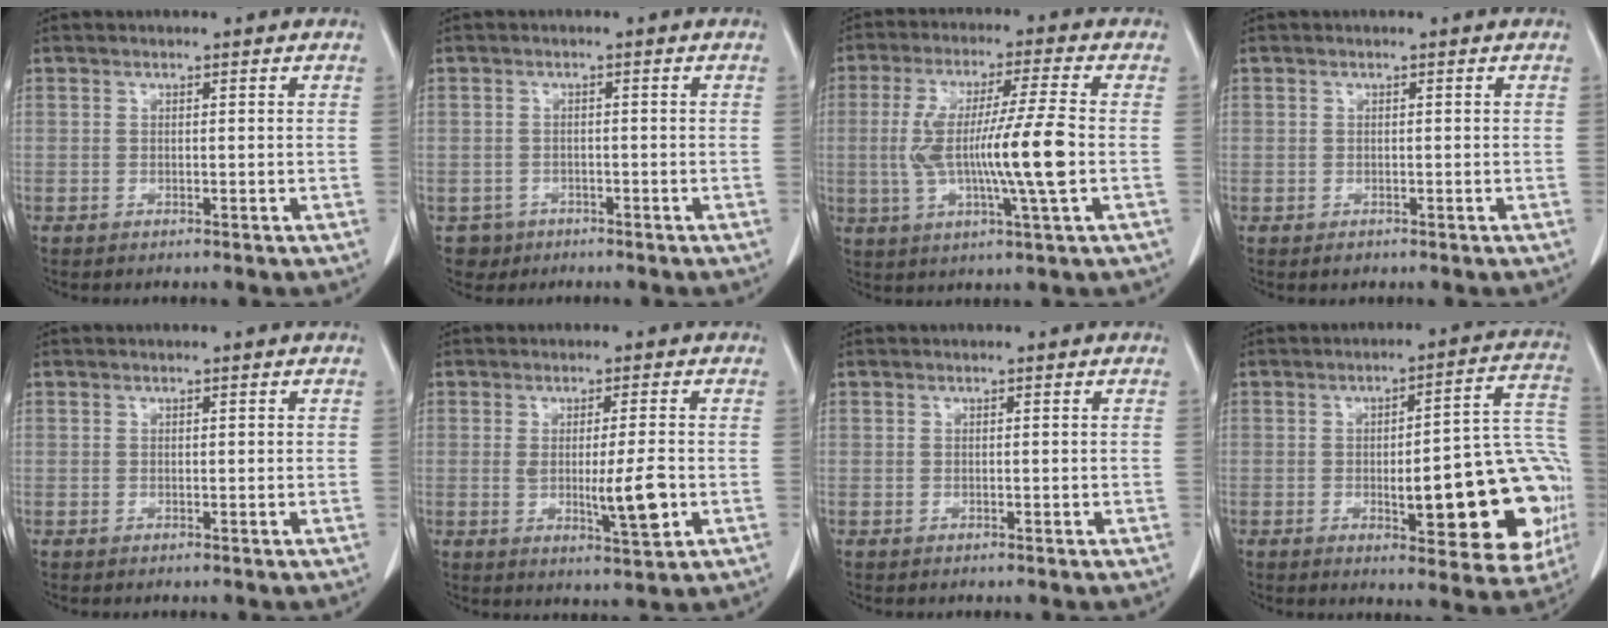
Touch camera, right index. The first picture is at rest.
{"total": 3.0, "force": [-1.4, 2.6, -0.4], "torque": [0.006, 0.011, -0.022]}
{"total": 12.7, "force": [-1.1, -0.2, 12.6], "torque": [-0.247, 0.001, -0.022]}
{"total": 1.1, "force": [-0.4, 1.0, 0.1], "torque": [0.000, 0.004, -0.005]}
{"total": 0.0}
{"total": 6.3, "force": [-0.9, 0.6, 6.2], "torque": [-0.096, -0.012, -0.010]}
{"total": 0.0}
{"total": 21.1, "force": [-4.1, 5.4, 20.0], "torque": [-0.166, 0.035, -0.033]}